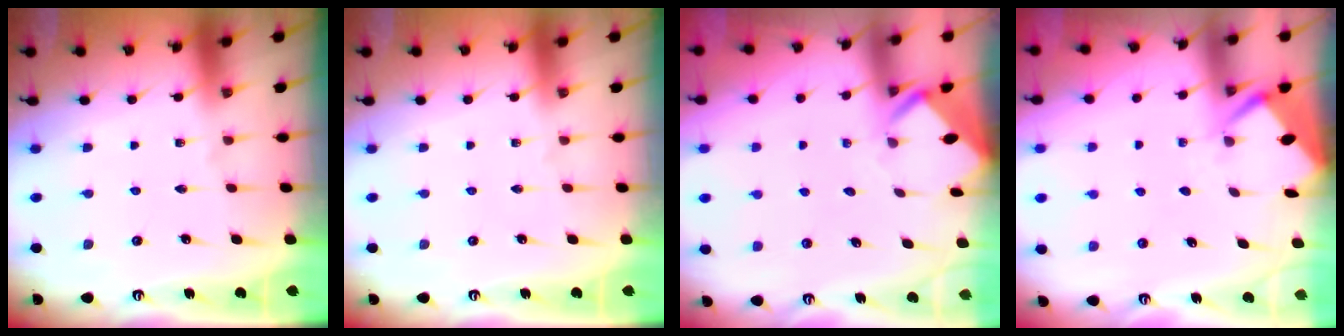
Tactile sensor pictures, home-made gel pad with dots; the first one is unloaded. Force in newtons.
{"total": 0.0}
{"total": 3.0, "press": 3.0, "slide": 0.1}
{"total": 2.6, "press": 2.6, "slide": 0.4}